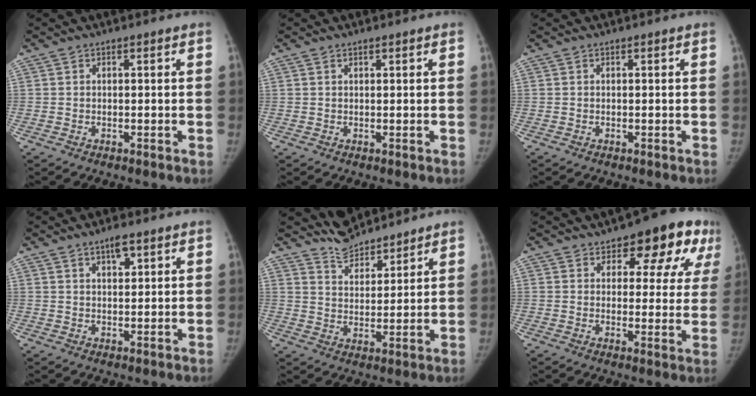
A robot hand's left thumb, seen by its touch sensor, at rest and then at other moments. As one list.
[{"total": 0.5, "force": [0.4, 0.1, 0.3], "torque": [-0.007, -0.002, 0.008]}, {"total": 0.0}, {"total": 3.4, "force": [2.0, 1.3, 2.3], "torque": [-0.030, -0.011, 0.034]}, {"total": 6.9, "force": [6.6, 1.9, 0.5], "torque": [0.007, -0.042, 0.128]}, {"total": 13.1, "force": [7.4, 6.5, 8.6], "torque": [-0.058, -0.028, 0.085]}]